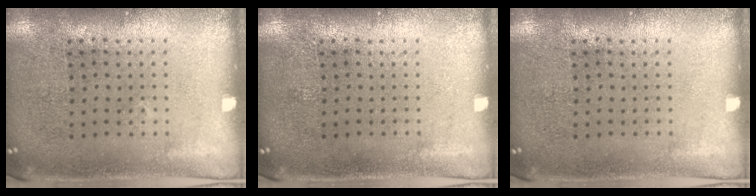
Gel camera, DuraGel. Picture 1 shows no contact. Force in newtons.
{"total": 0.0}
{"total": 0.0}